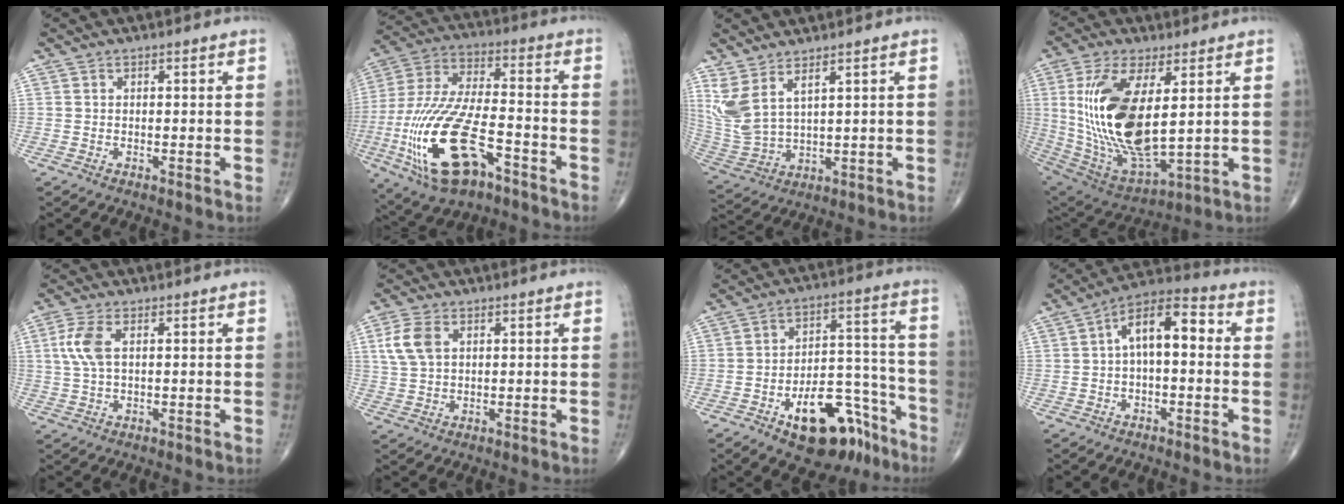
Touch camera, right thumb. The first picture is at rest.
{"total": 22.6, "force": [-9.1, 9.5, 18.3], "torque": [-0.416, 0.021, -0.158]}
{"total": 8.8, "force": [4.7, 3.0, 6.8], "torque": [-0.160, -0.027, 0.112]}
{"total": 21.5, "force": [3.4, 9.1, 19.2], "torque": [-0.389, -0.025, 0.078]}
{"total": 5.7, "force": [1.3, 2.6, 4.8], "torque": [-0.125, 0.010, 0.026]}
{"total": 6.3, "force": [2.0, 3.9, 4.5], "torque": [-0.097, 0.004, 0.041]}
{"total": 17.4, "force": [-10.2, 8.7, 11.1], "torque": [-0.119, 0.090, -0.146]}
{"total": 10.3, "force": [0.7, 5.1, 9.0], "torque": [-0.135, 0.041, 0.000]}